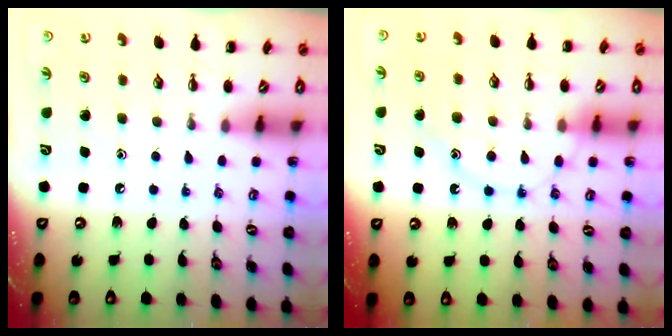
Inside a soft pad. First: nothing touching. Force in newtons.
{"total": 11.7, "press": 11.7, "slide": 0.7}